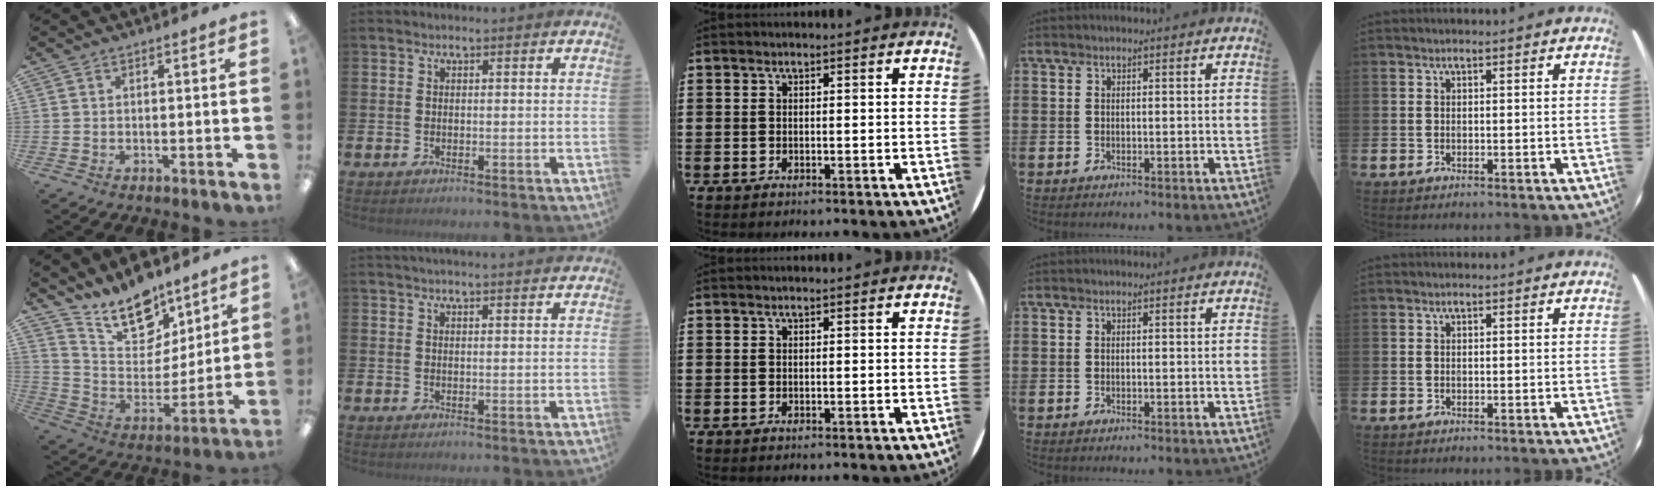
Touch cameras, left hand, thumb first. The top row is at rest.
{"thumb": {"total": 15.6, "force": [12.5, 7.6, 5.5], "torque": [-0.110, -0.083, 0.233]}, "index": {"total": 2.0, "force": [2.0, -0.2, 0.3], "torque": [0.001, -0.011, 0.034]}}